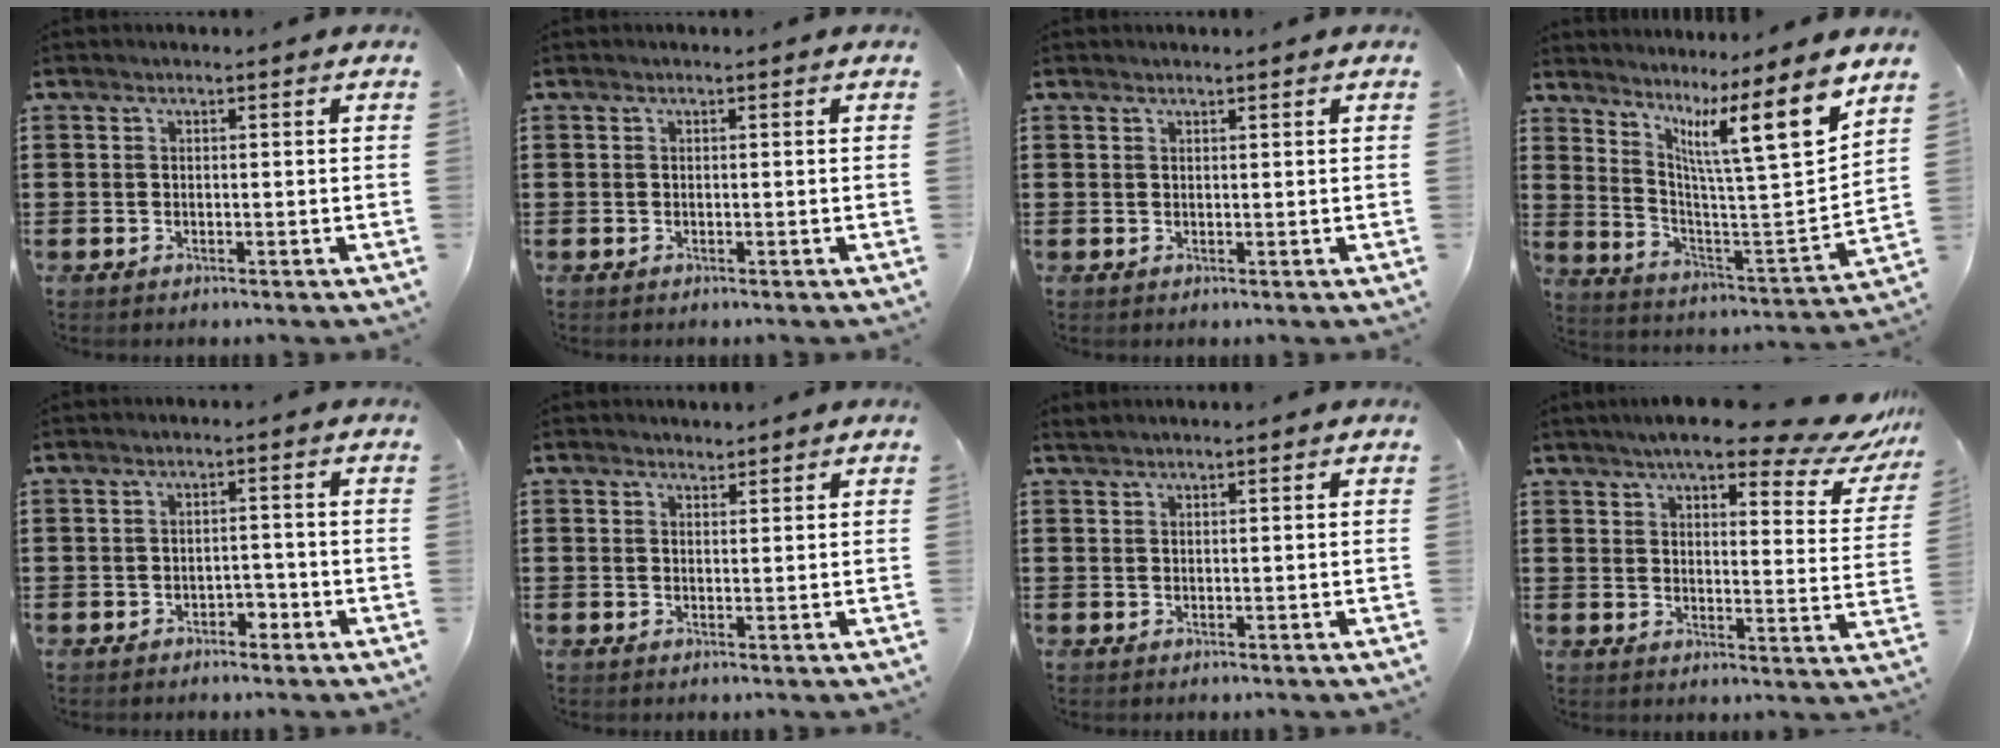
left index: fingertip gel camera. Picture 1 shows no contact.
{"total": 0.0}
{"total": 0.7, "force": [0.7, 0.0, 0.1], "torque": [-0.004, -0.001, 0.014]}
{"total": 11.7, "force": [7.9, 1.0, 8.5], "torque": [-0.152, -0.069, 0.116]}
{"total": 2.1, "force": [-1.7, 1.0, 0.7], "torque": [-0.021, 0.002, -0.036]}
{"total": 1.5, "force": [1.4, 0.6, -0.1], "torque": [-0.001, 0.004, 0.028]}
{"total": 0.8, "force": [0.8, 0.0, 0.3], "torque": [-0.007, 0.001, 0.015]}
{"total": 9.3, "force": [7.7, 1.8, 4.9], "torque": [-0.090, -0.036, 0.132]}